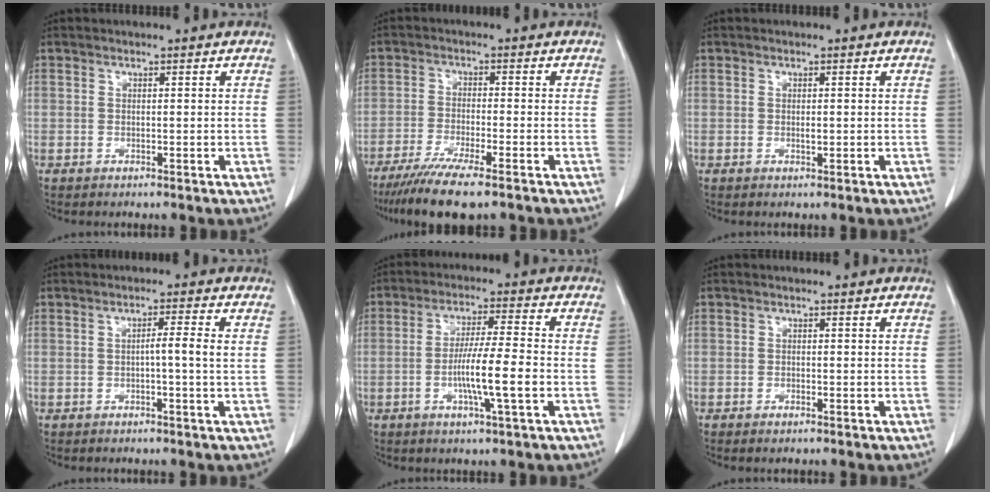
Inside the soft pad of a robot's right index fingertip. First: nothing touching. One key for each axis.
{"total": 9.6, "fx": -7.2, "fy": 0.6, "fz": 6.2, "tx": -0.100, "ty": -0.024, "tz": -0.118}
{"total": 0.8, "fx": 0.0, "fy": 0.2, "fz": 0.8, "tx": -0.014, "ty": -0.002, "tz": 0.001}
{"total": 2.7, "fx": -0.2, "fy": -0.5, "fz": 2.6, "tx": -0.040, "ty": 0.004, "tz": -0.003}
{"total": 8.6, "fx": -2.2, "fy": -0.2, "fz": 8.3, "tx": -0.150, "ty": -0.004, "tz": -0.043}
{"total": 0.7, "fx": -0.5, "fy": 0.2, "fz": 0.4, "tx": -0.010, "ty": -0.001, "tz": -0.003}